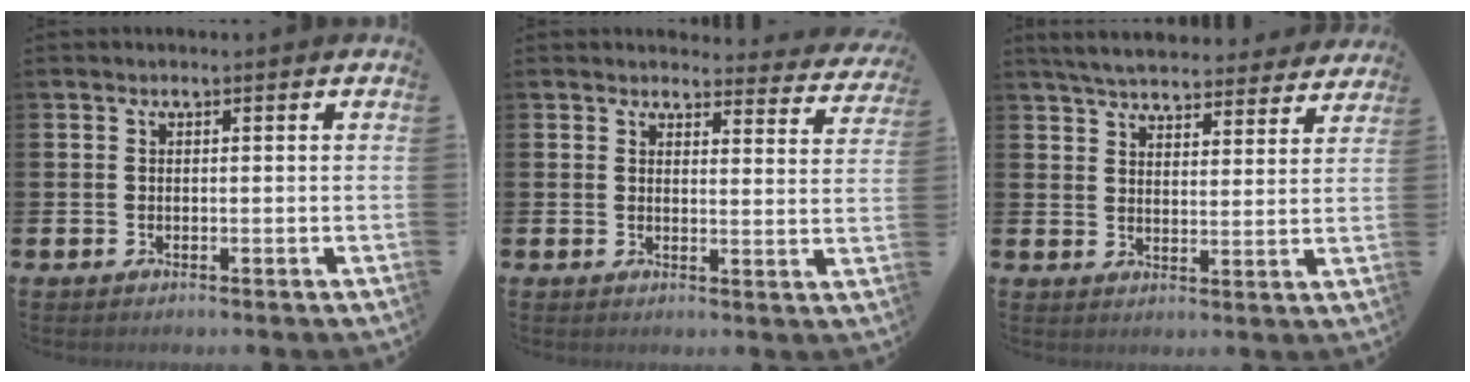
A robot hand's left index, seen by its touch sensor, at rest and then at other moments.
{"total": 3.4, "force": [3.3, 0.9, 0.2], "torque": [-0.002, -0.025, 0.056]}
{"total": 5.9, "force": [5.7, 1.0, 1.0], "torque": [-0.038, -0.036, 0.101]}